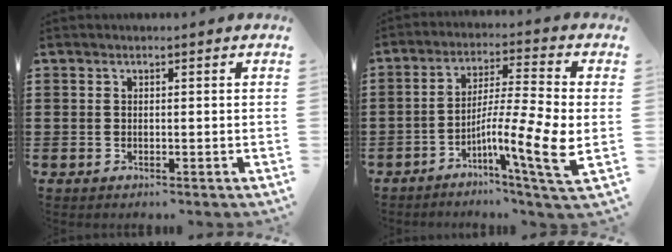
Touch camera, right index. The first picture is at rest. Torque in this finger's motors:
{"motor_torque": [2.14, 0.00, 0.29, 0.21]}